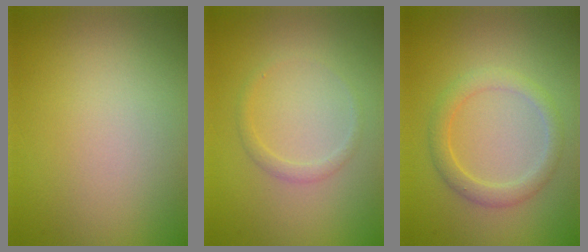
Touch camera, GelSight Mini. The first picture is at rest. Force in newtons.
{"total": 1.1, "press": 1.1, "slide": 0.0}
{"total": 2.4, "press": 2.4, "slide": 0.1}